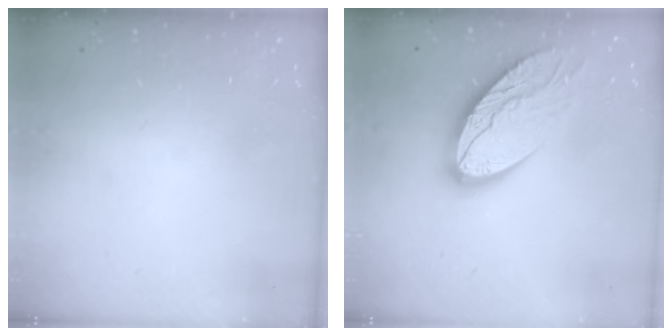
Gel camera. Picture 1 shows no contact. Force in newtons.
{"total": 16.6, "press": 16.6, "slide": 1.2}